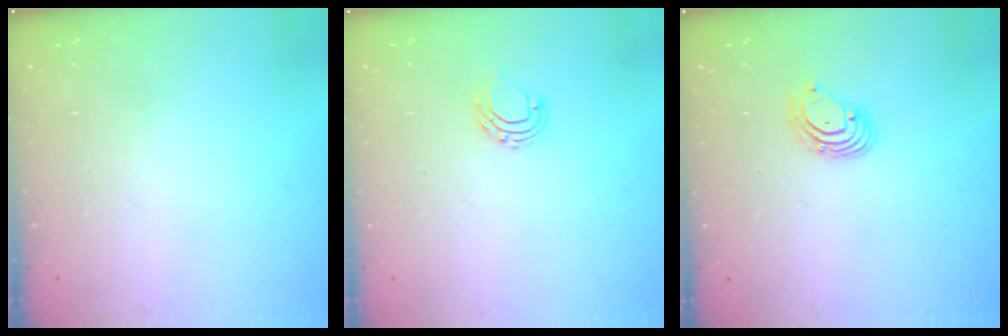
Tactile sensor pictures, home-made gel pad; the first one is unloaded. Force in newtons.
{"total": 5.7, "press": 5.7, "slide": 0.4}
{"total": 2.6, "press": 2.6, "slide": 0.1}